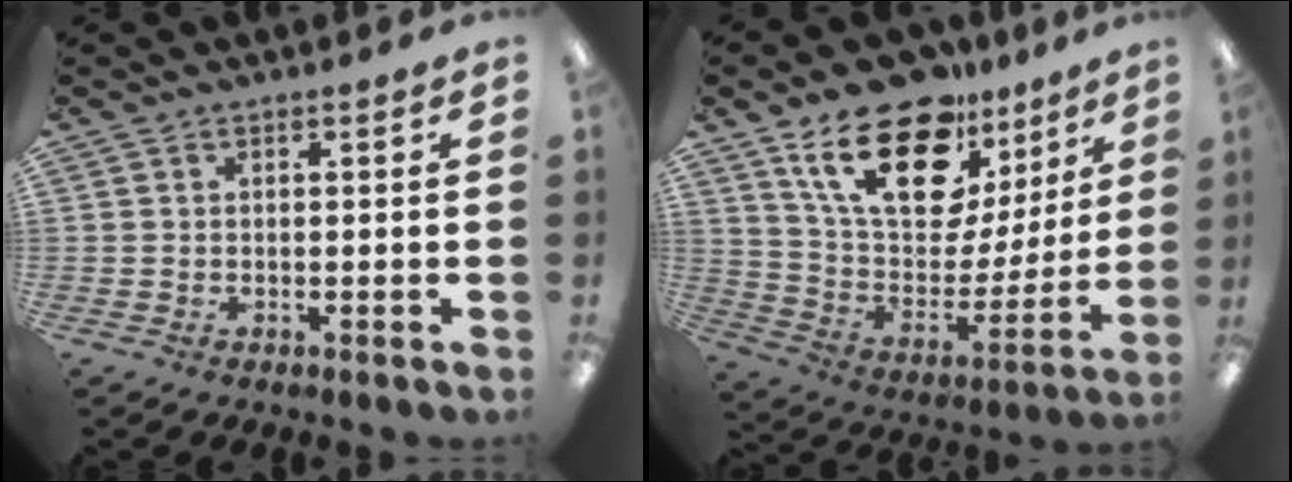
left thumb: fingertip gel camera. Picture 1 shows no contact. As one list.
[{"total": 23.4, "force": [15.2, 11.7, 13.4], "torque": [-0.227, -0.088, 0.271]}]